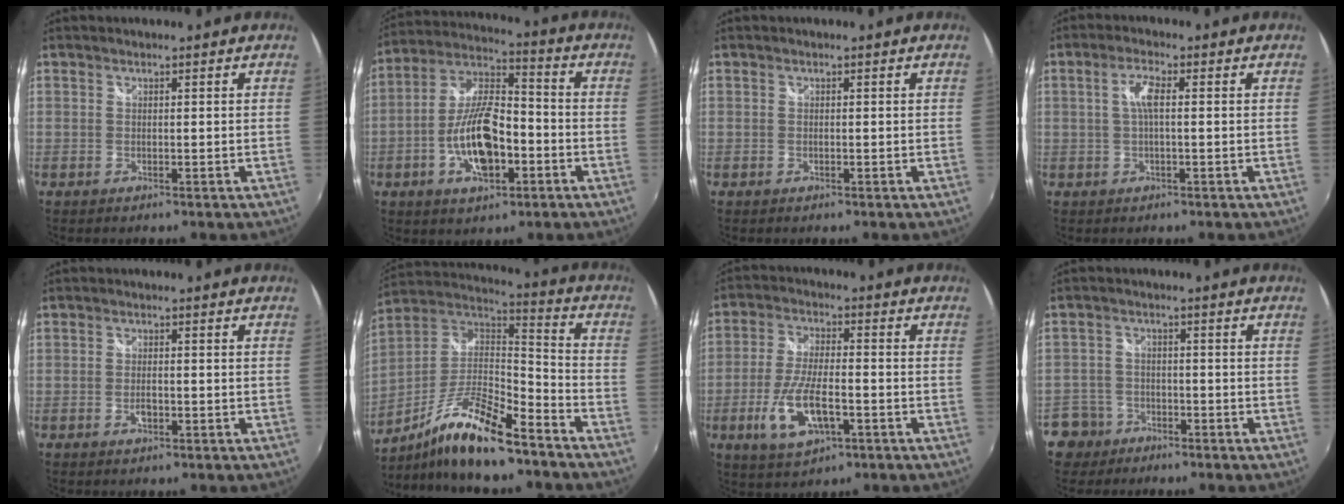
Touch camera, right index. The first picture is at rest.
{"total": 14.3, "force": [-4.5, 6.2, 12.0], "torque": [-0.243, 0.008, -0.079]}
{"total": 0.0}
{"total": 3.6, "force": [0.2, 0.6, 3.5], "torque": [-0.069, 0.006, 0.004]}
{"total": 2.3, "force": [-1.0, 1.2, 1.8], "torque": [-0.034, -0.002, -0.016]}
{"total": 17.2, "force": [-11.5, 3.9, 12.2], "torque": [-0.243, -0.005, -0.214]}
{"total": 11.4, "force": [-4.2, 4.3, 9.8], "torque": [-0.203, -0.011, -0.074]}
{"total": 6.0, "force": [-3.6, 4.8, 0.4], "torque": [-0.022, 0.021, -0.070]}